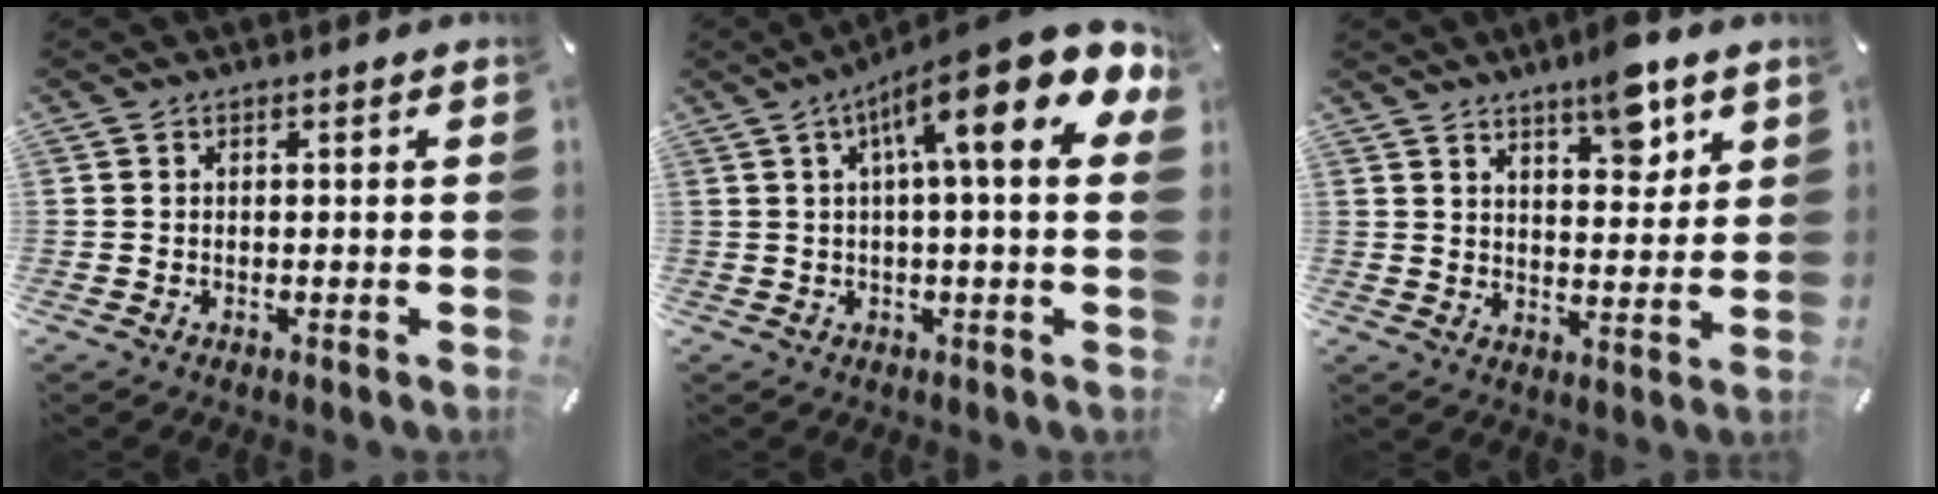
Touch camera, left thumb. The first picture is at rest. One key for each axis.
{"total": 17.3, "fx": 6.9, "fy": 3.2, "fz": 15.5, "tx": -0.237, "ty": -0.040, "tz": 0.098}
{"total": 8.1, "fx": 5.9, "fy": 3.0, "fz": 4.6, "tx": -0.049, "ty": -0.038, "tz": 0.097}